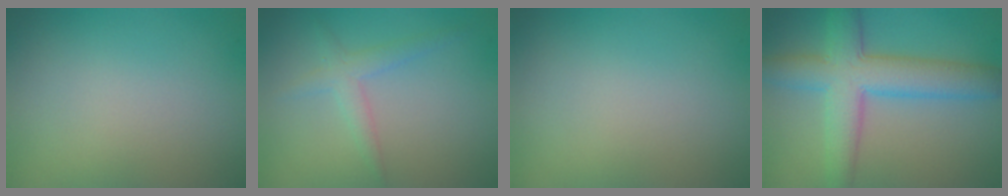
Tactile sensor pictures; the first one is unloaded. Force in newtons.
{"total": 2.0, "press": 2.0, "slide": 0.0}
{"total": 0.0}
{"total": 7.3, "press": 7.3, "slide": 0.3}